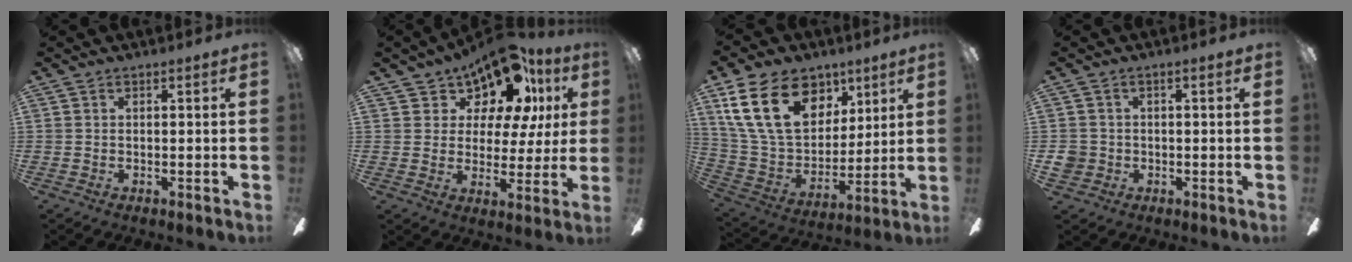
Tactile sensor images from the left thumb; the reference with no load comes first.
{"total": 14.7, "force": [10.8, 7.2, 7.0], "torque": [-0.122, -0.071, 0.188]}
{"total": 22.9, "force": [11.0, 15.1, 13.2], "torque": [-0.264, -0.039, 0.197]}
{"total": 3.2, "force": [-0.8, 2.9, 1.0], "torque": [-0.024, 0.003, -0.016]}